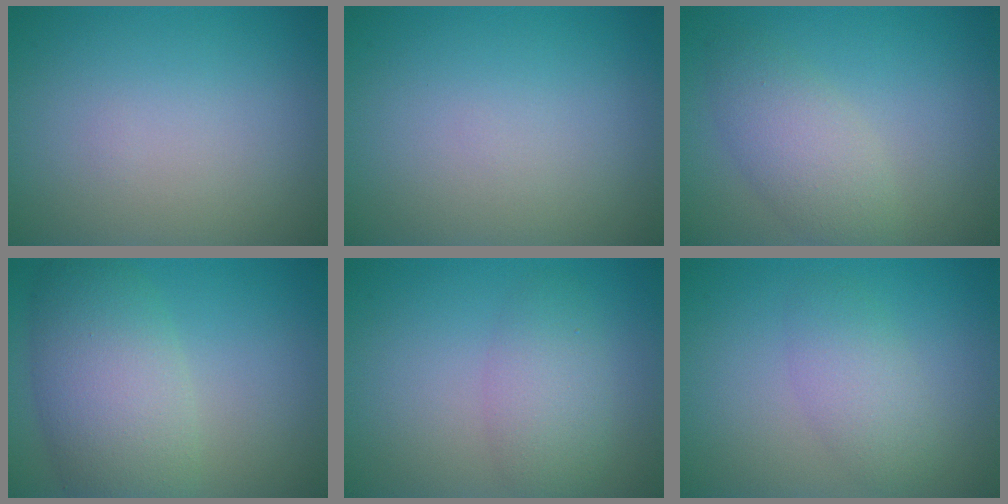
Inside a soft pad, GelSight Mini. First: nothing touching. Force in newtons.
{"total": 0.0}
{"total": 3.6, "press": 3.6, "slide": 0.2}
{"total": 7.2, "press": 7.2, "slide": 0.4}
{"total": 3.2, "press": 3.2, "slide": 0.1}
{"total": 2.7, "press": 2.7, "slide": 0.1}